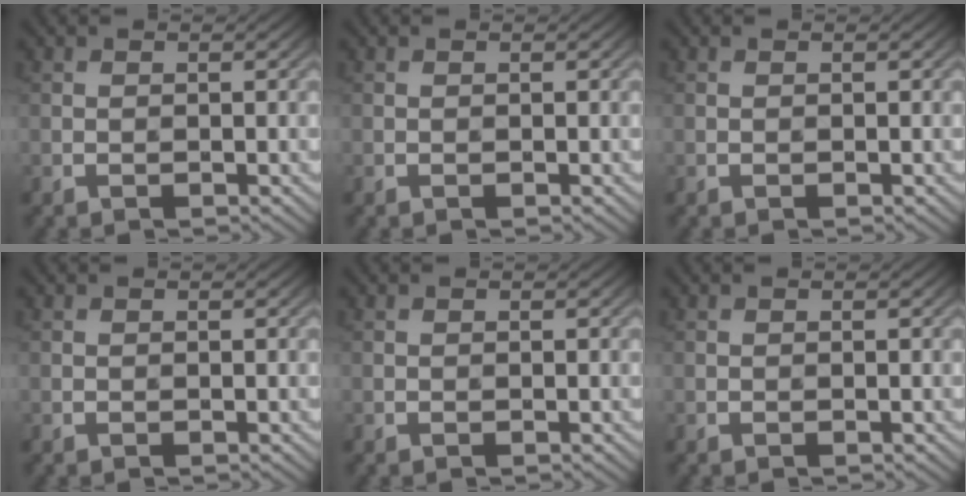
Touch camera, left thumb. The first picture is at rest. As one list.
[{"total": 0.0}, {"total": 0.0}, {"total": 0.0}, {"total": 0.0}, {"total": 0.0}]